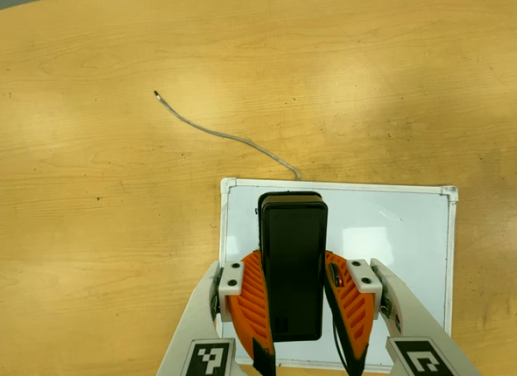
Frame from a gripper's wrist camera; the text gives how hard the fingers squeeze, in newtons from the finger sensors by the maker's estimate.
{"total": 5.4, "left": 4.8, "right": 6.1}